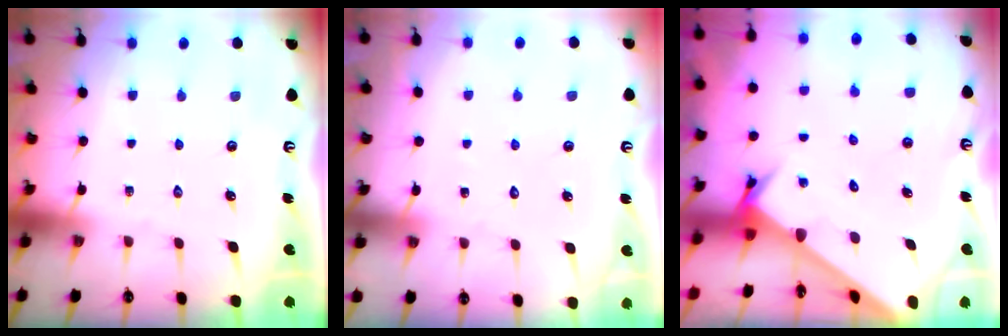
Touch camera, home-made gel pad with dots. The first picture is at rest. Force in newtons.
{"total": 5.1, "press": 5.0, "slide": 0.4}
{"total": 2.7, "press": 2.7, "slide": 0.3}